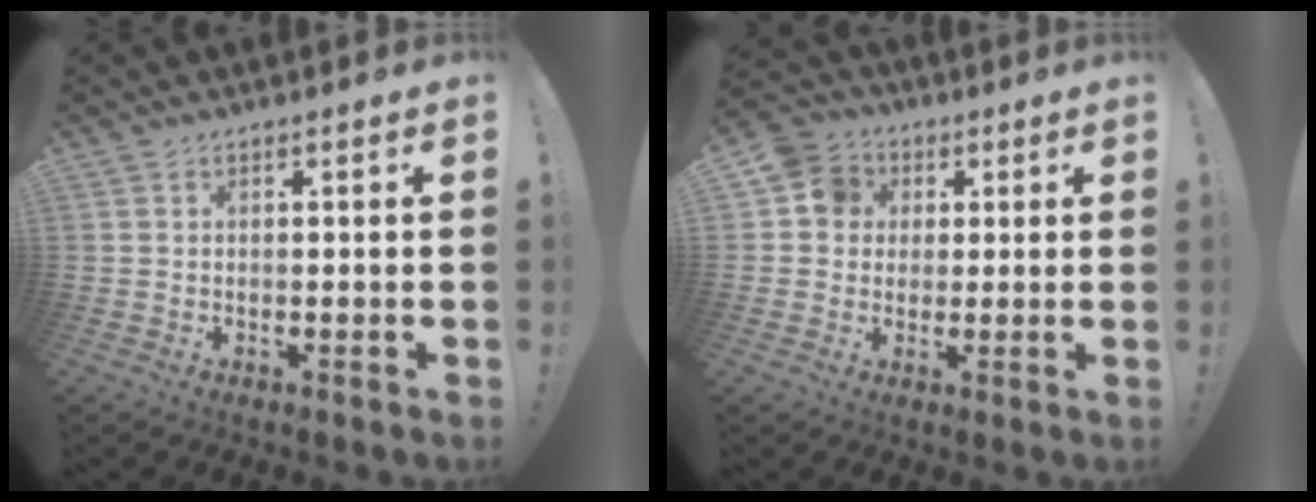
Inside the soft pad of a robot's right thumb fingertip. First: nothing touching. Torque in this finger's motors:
{"motor_torque": [0.97, 1.00, 0.34, 0.02, 0.01]}